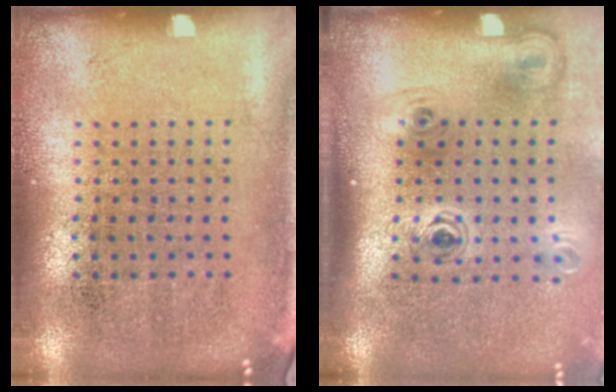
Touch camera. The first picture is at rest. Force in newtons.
{"total": 2.1, "press": 1.4, "slide": 1.6}